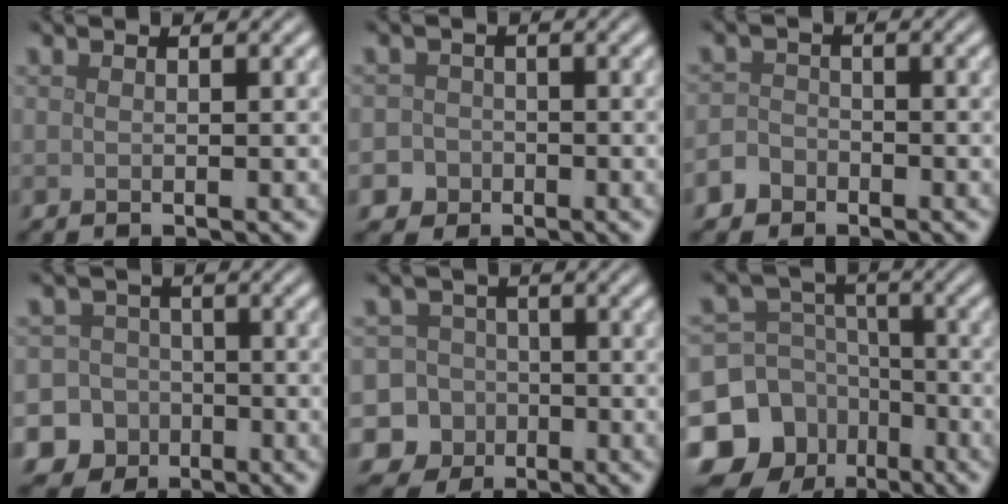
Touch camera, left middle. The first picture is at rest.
{"total": 3.3, "force": [-1.7, 2.8, 0.3], "torque": [0.022, -0.002, -0.034]}
{"total": 2.9, "force": [-2.0, 2.1, 0.5], "torque": [0.009, -0.001, -0.042]}
{"total": 10.6, "force": [-5.3, 9.1, 1.1], "torque": [-0.018, -0.031, -0.109]}
{"total": 11.0, "force": [-4.7, 9.8, 1.4], "torque": [-0.039, -0.018, -0.100]}
{"total": 15.5, "force": [-8.4, 12.5, 4.0], "torque": [-0.108, -0.051, -0.151]}